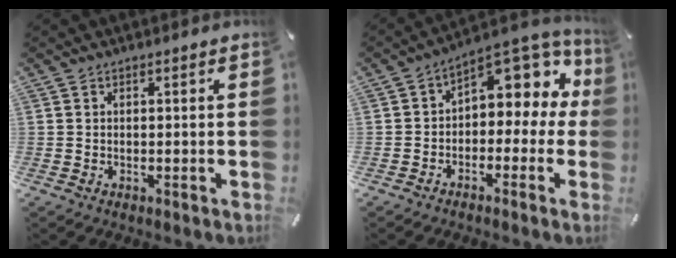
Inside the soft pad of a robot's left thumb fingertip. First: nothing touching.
{"total": 8.4, "force": [3.8, 5.5, 5.1], "torque": [-0.072, -0.033, 0.067]}